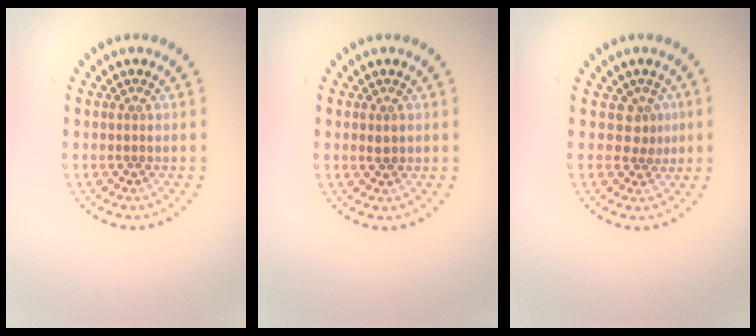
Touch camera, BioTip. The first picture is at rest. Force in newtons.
{"total": 1.0, "press": 1.0, "slide": 0.2}
{"total": 2.0, "press": 1.4, "slide": 1.4}